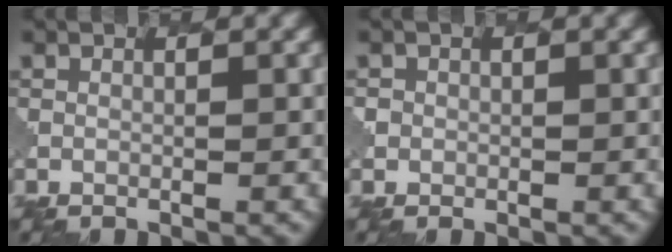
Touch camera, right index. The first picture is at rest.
{"total": 1.0, "force": [-0.1, 0.9, -0.3], "torque": [0.008, -0.005, 0.000]}